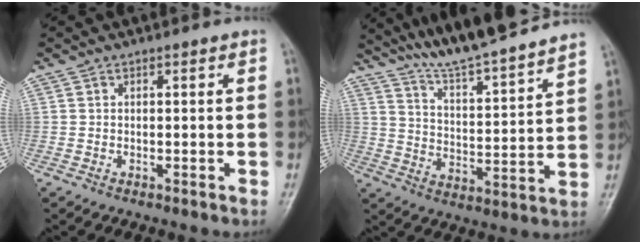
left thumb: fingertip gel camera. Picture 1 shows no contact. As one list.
[{"total": 16.6, "force": [14.8, 0.8, 7.5], "torque": [-0.107, -0.074, 0.241]}]